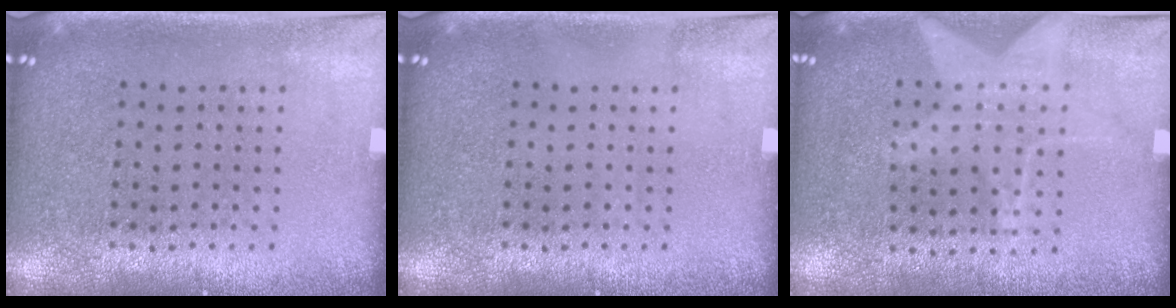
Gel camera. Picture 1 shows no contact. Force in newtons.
{"total": 0.0}
{"total": 1.2, "press": 0.9, "slide": 0.8}